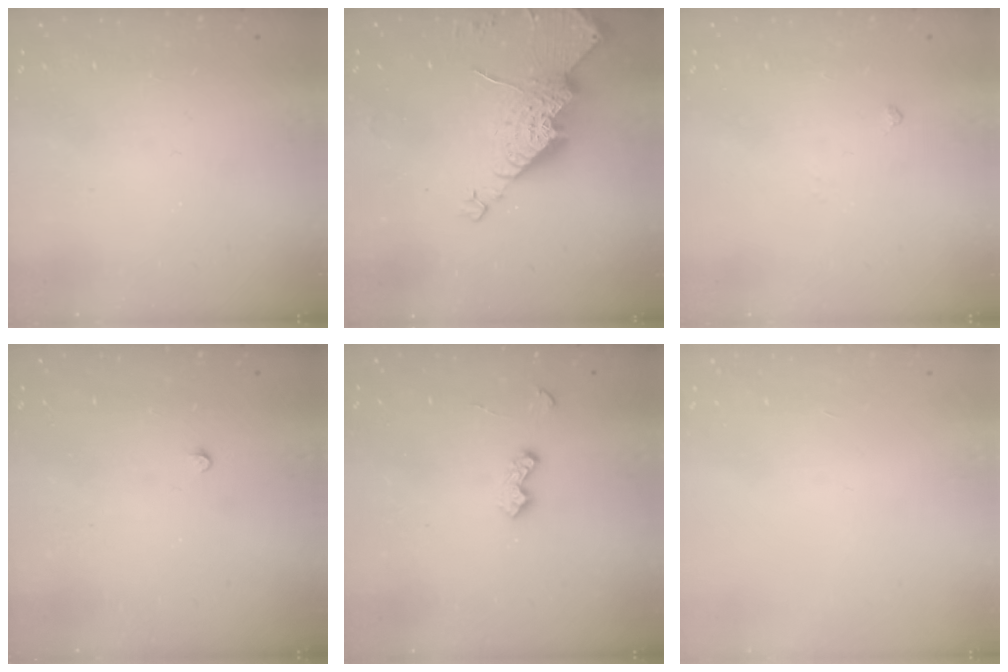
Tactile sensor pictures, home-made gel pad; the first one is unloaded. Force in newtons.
{"total": 16.3, "press": 16.3, "slide": 1.2}
{"total": 3.5, "press": 3.4, "slide": 0.6}
{"total": 2.3, "press": 2.3, "slide": 0.4}
{"total": 7.3, "press": 7.3, "slide": 0.3}
{"total": 0.0}